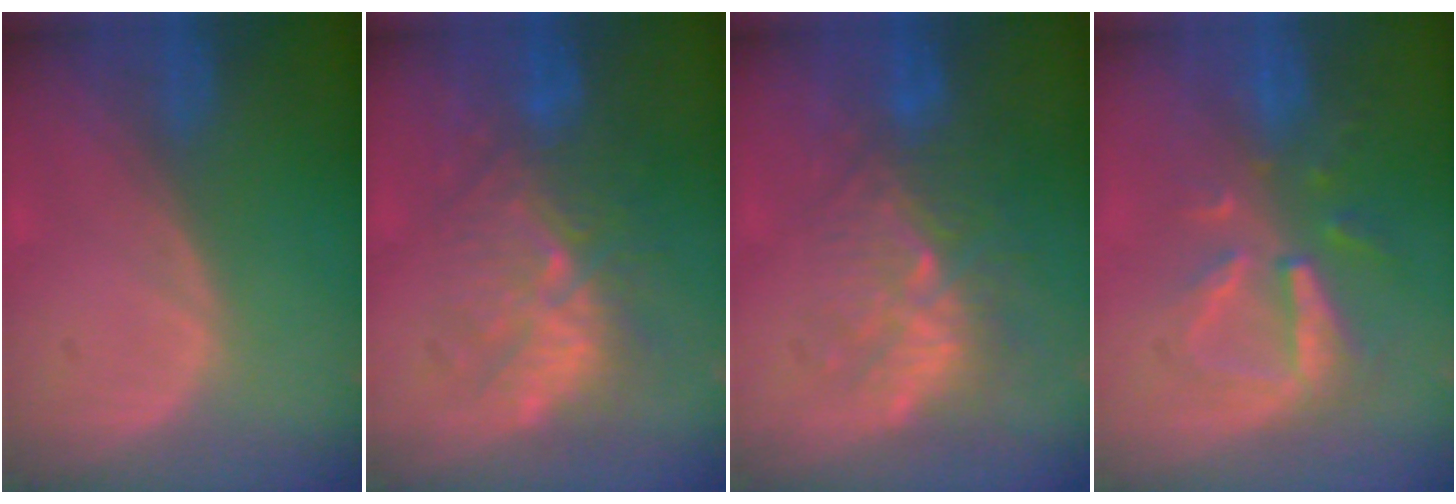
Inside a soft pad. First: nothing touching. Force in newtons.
{"total": 9.2, "press": 9.0, "slide": 2.1}
{"total": 9.1, "press": 8.4, "slide": 3.4}
{"total": 8.1, "press": 7.3, "slide": 3.5}